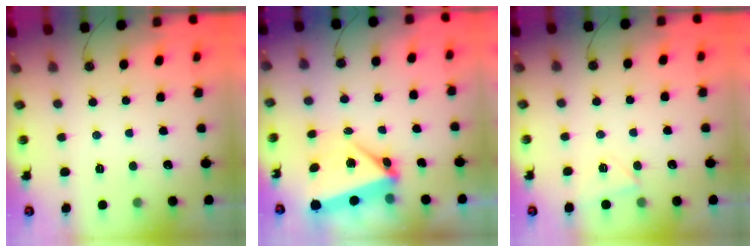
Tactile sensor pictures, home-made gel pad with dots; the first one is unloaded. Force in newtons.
{"total": 5.2, "press": 5.0, "slide": 1.4}
{"total": 4.2, "press": 3.5, "slide": 2.4}